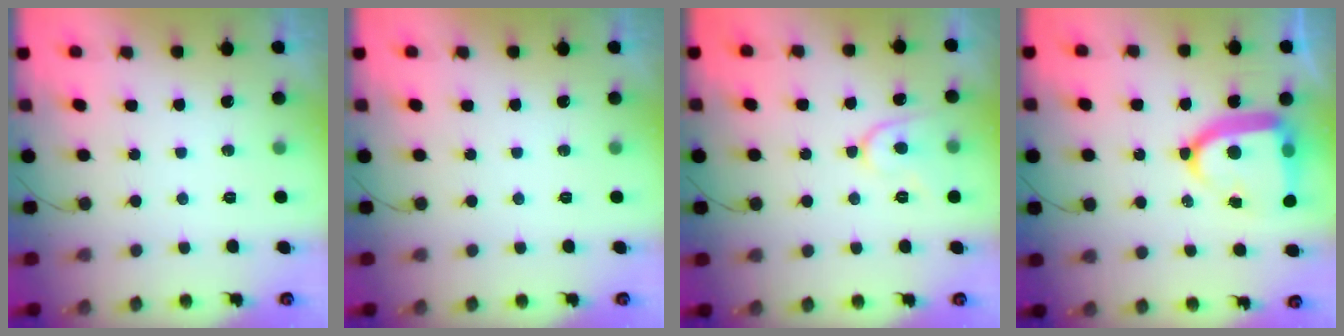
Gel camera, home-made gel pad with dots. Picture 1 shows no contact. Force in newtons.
{"total": 0.0}
{"total": 8.8, "press": 8.7, "slide": 0.9}
{"total": 15.7, "press": 15.6, "slide": 1.4}